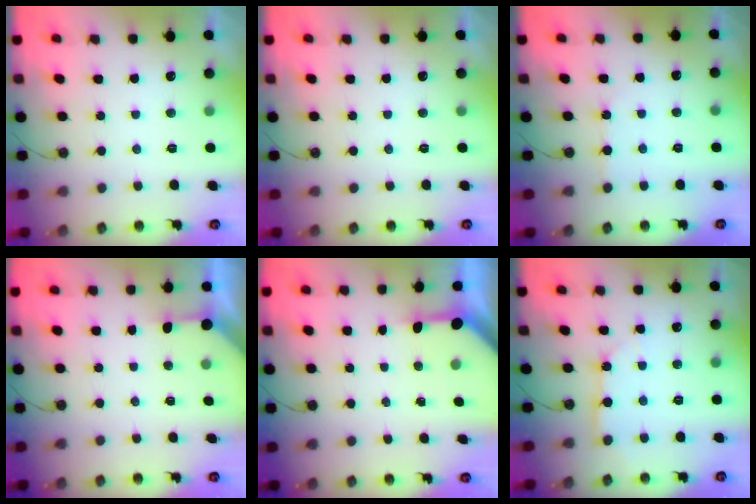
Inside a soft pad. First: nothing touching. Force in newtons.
{"total": 0.0}
{"total": 2.3, "press": 2.3, "slide": 0.4}
{"total": 2.2, "press": 2.2, "slide": 0.3}
{"total": 3.3, "press": 3.2, "slide": 0.4}
{"total": 3.0, "press": 3.0, "slide": 0.1}